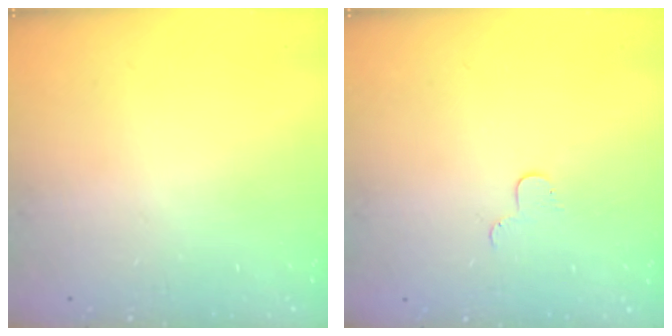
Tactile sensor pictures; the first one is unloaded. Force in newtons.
{"total": 4.2, "press": 4.2, "slide": 0.4}